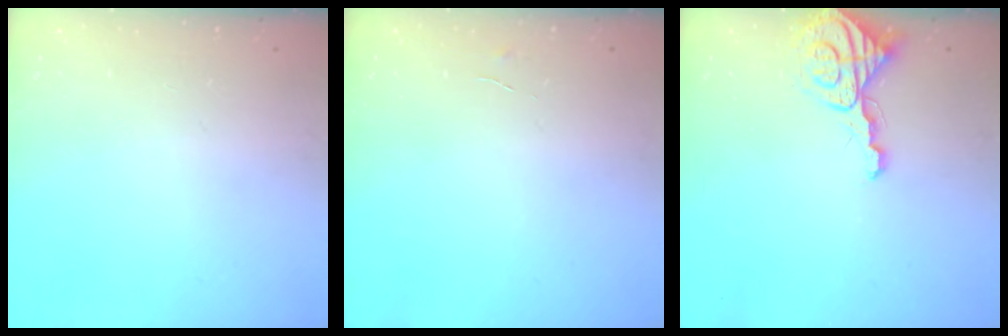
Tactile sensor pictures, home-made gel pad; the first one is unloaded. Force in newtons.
{"total": 3.5, "press": 3.5, "slide": 0.4}
{"total": 6.8, "press": 6.8, "slide": 0.5}